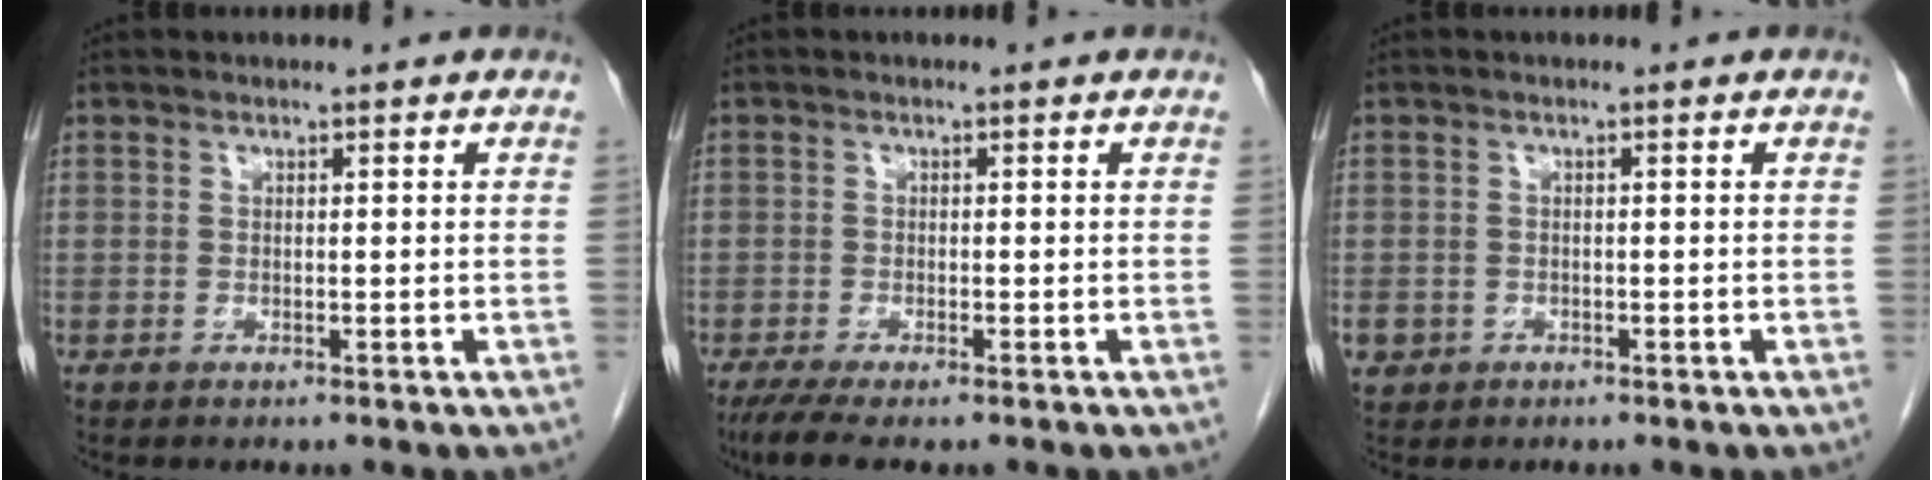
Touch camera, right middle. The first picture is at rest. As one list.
[{"total": 4.7, "force": [-3.5, 0.7, 3.1], "torque": [-0.058, -0.014, -0.058]}, {"total": 2.1, "force": [-0.9, 1.8, 0.5], "torque": [-0.009, 0.003, -0.009]}]